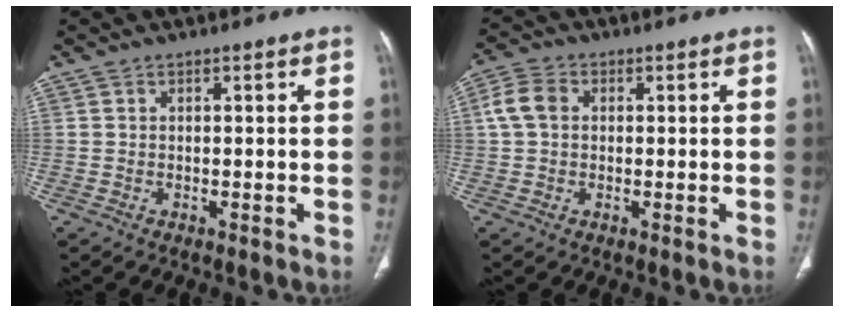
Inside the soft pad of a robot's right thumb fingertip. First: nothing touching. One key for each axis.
{"total": 5.3, "fx": 0.9, "fy": 4.0, "fz": 3.4, "tx": -0.071, "ty": 0.013, "tz": 0.015}